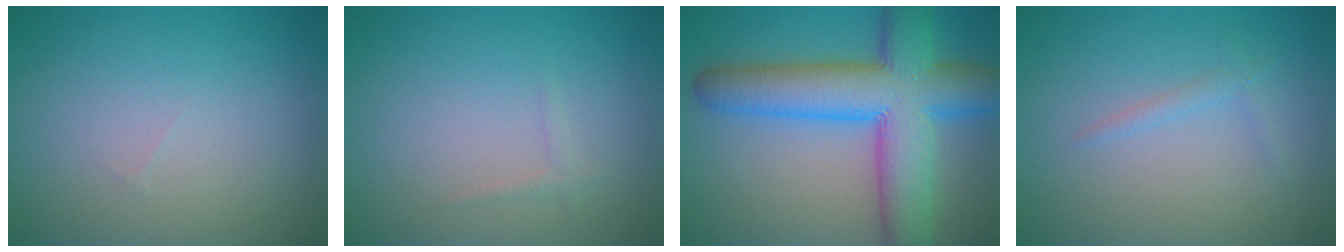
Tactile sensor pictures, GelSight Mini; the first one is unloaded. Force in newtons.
{"total": 0.7, "press": 0.7, "slide": 0.0}
{"total": 11.5, "press": 11.5, "slide": 0.4}
{"total": 0.9, "press": 0.9, "slide": 0.1}